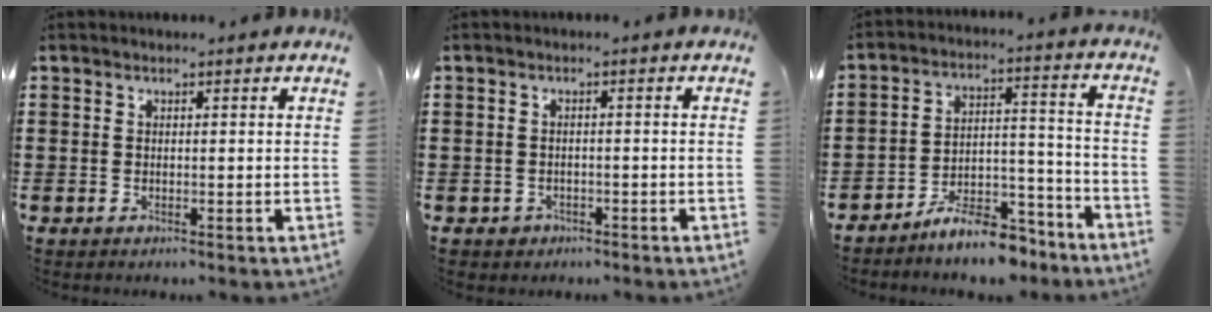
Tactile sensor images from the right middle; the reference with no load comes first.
{"total": 1.0, "force": [-0.7, 0.7, 0.0], "torque": [-0.004, 0.003, -0.016]}
{"total": 8.6, "force": [-7.8, 1.9, 3.0], "torque": [-0.041, 0.029, -0.144]}